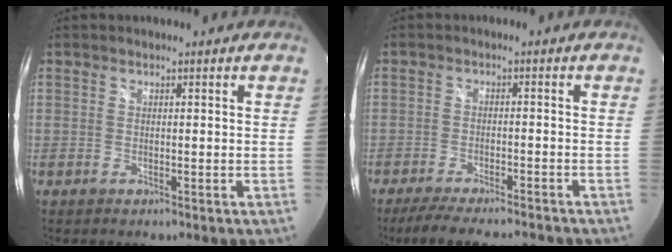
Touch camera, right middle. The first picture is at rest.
{"total": 11.6, "force": [-10.1, 1.9, 5.4], "torque": [-0.115, -0.017, -0.154]}